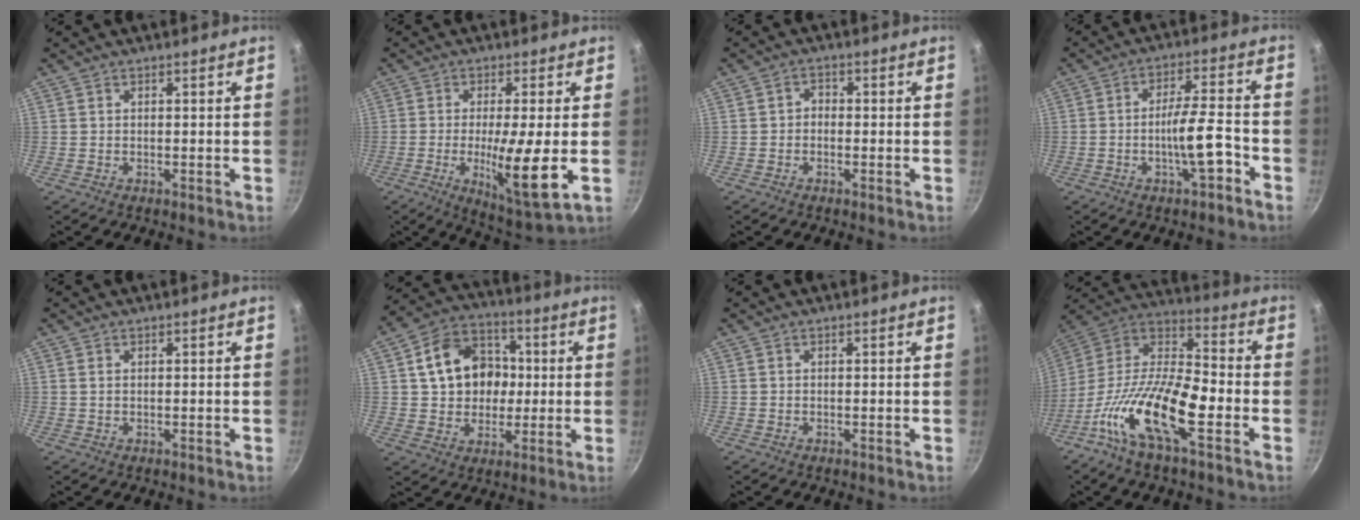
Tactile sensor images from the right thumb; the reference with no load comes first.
{"total": 12.2, "force": [-1.9, 1.6, 11.9], "torque": [-0.206, -0.019, -0.029]}
{"total": 1.9, "force": [-0.5, 1.5, 1.0], "torque": [-0.008, 0.011, -0.013]}
{"total": 8.4, "force": [-3.7, 1.9, 7.3], "torque": [-0.117, 0.032, -0.060]}
{"total": 0.7, "force": [0.3, 0.4, 0.4], "torque": [-0.009, 0.001, 0.006]}
{"total": 14.9, "force": [1.8, 12.2, 8.4], "torque": [-0.107, 0.027, 0.027]}
{"total": 0.0}
{"total": 20.3, "force": [-8.1, 7.4, 17.1], "torque": [-0.307, 0.049, -0.175]}